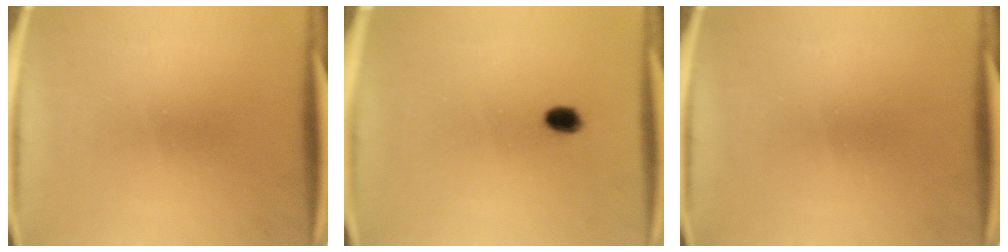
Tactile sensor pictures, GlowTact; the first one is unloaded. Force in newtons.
{"total": 2.4}
{"total": 0.0}